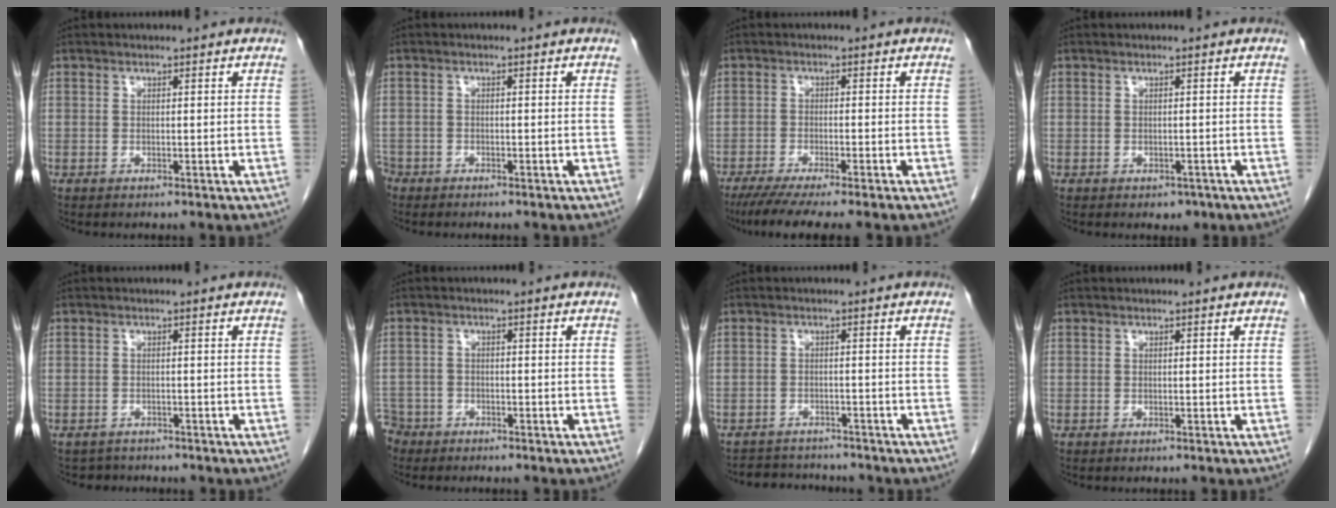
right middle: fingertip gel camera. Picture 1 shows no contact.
{"total": 2.4, "force": [-1.8, 1.4, 0.4], "torque": [-0.016, 0.000, -0.036]}
{"total": 8.5, "force": [-6.7, 0.0, 5.2], "torque": [-0.070, -0.019, -0.104]}
{"total": 1.6, "force": [-0.9, 1.1, 0.7], "torque": [-0.006, 0.002, -0.005]}
{"total": 2.3, "force": [-2.0, 1.0, -0.5], "torque": [0.003, -0.001, -0.033]}
{"total": 4.2, "force": [-3.4, 2.3, -0.3], "torque": [0.003, 0.001, -0.071]}
{"total": 5.9, "force": [-5.7, 1.5, 0.5], "torque": [-0.003, 0.008, -0.082]}
{"total": 0.0}